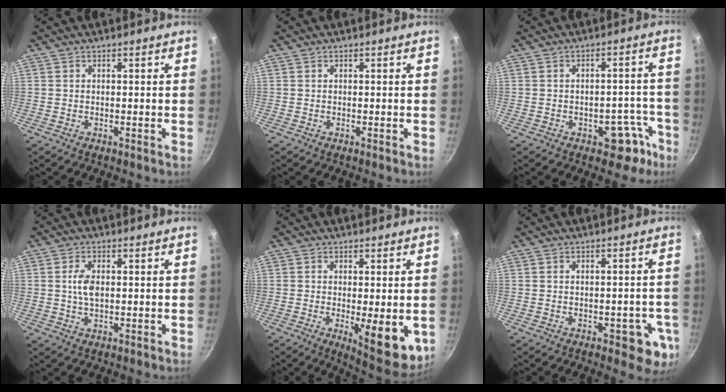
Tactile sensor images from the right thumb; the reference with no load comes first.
{"total": 0.0}
{"total": 7.5, "force": [-4.1, 4.3, 4.6], "torque": [-0.026, 0.042, -0.045]}
{"total": 3.9, "force": [0.4, 2.0, 3.3], "torque": [-0.065, -0.001, 0.006]}
{"total": 10.4, "force": [-2.2, 3.3, 9.6], "torque": [-0.125, -0.024, -0.022]}
{"total": 6.6, "force": [-2.8, 2.9, 5.3], "torque": [-0.040, 0.012, -0.029]}